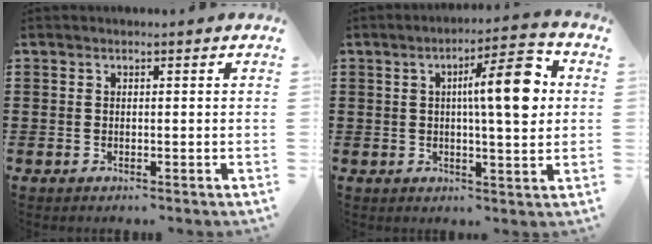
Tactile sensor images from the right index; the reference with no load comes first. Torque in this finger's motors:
{"motor_torque": [0.84, 0.06, 0.44, 0.16]}